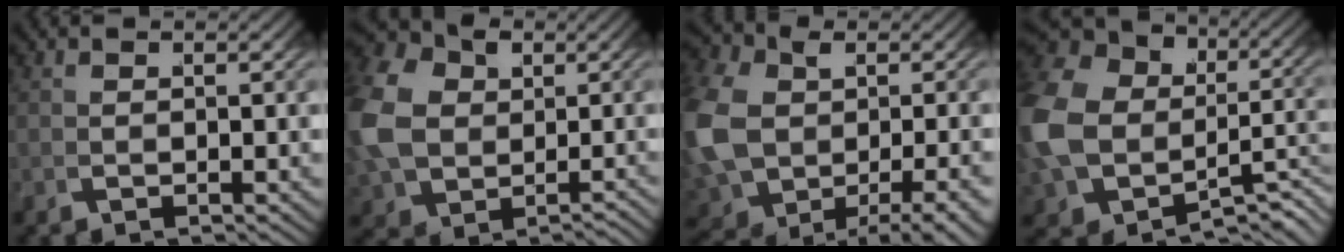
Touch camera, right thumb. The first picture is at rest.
{"total": 8.5, "force": [0.4, 6.9, 4.9], "torque": [-0.127, -0.024, 0.027]}
{"total": 8.8, "force": [-0.8, 6.4, 6.0], "torque": [-0.163, -0.049, 0.026]}
{"total": 13.7, "force": [-2.1, 10.7, 8.3], "torque": [-0.197, -0.048, -0.008]}